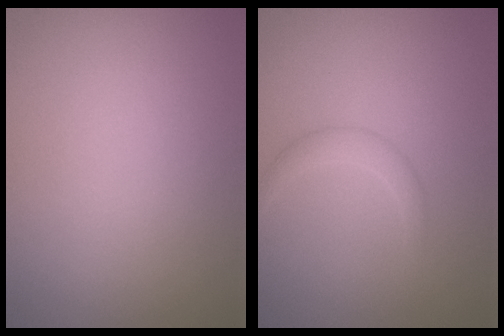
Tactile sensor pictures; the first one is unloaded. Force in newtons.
{"total": 1.3, "press": 1.3, "slide": 0.1}